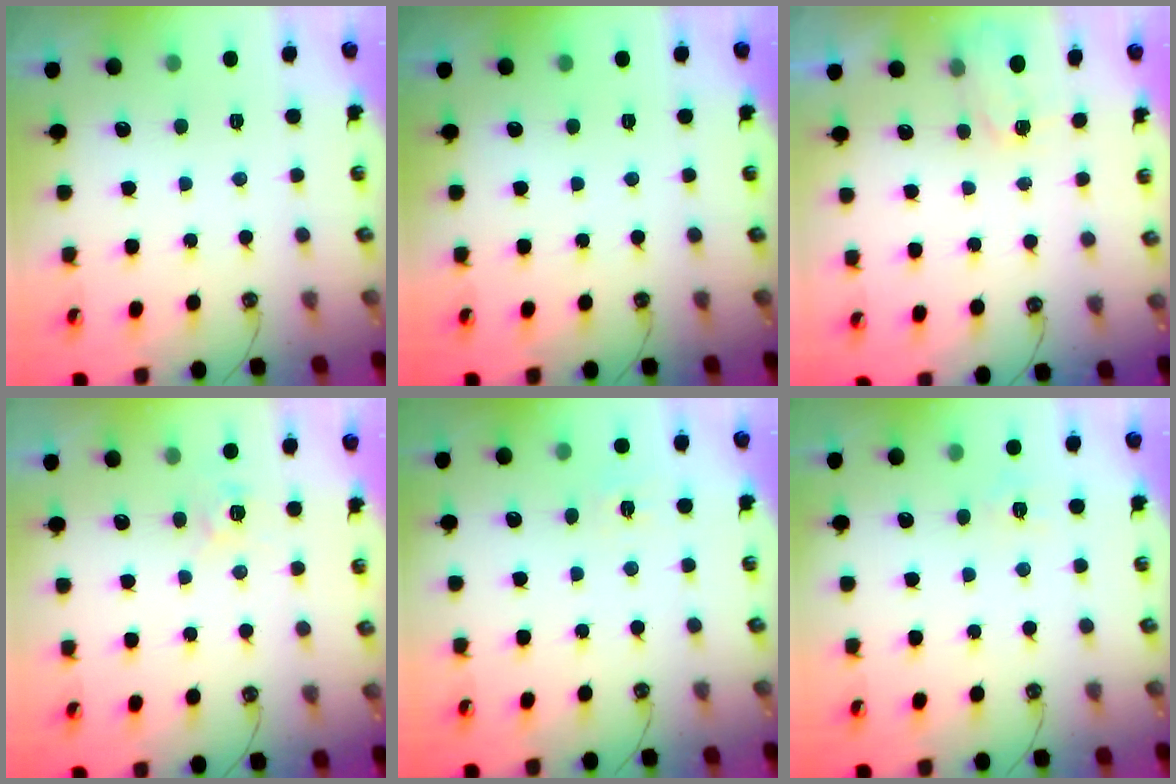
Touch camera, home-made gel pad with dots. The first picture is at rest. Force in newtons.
{"total": 0.0}
{"total": 2.4, "press": 2.4, "slide": 0.3}
{"total": 5.4, "press": 5.3, "slide": 0.5}
{"total": 5.6, "press": 5.5, "slide": 0.7}
{"total": 6.4, "press": 6.4, "slide": 0.7}